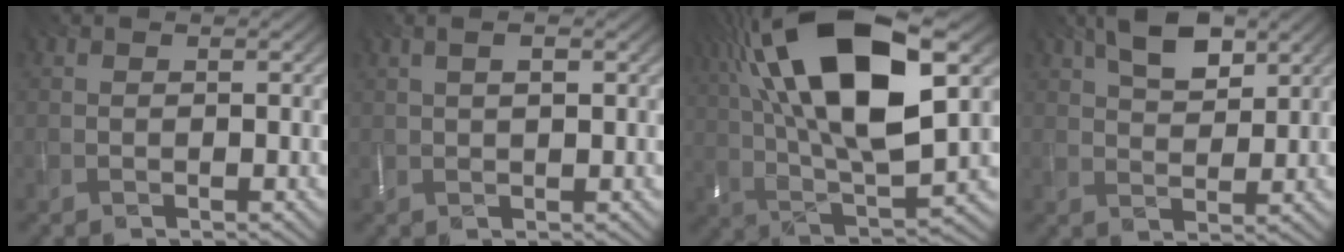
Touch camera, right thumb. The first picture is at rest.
{"total": 2.4, "force": [0.8, 0.6, 2.2], "torque": [-0.039, 0.002, 0.019]}
{"total": 20.0, "force": [6.8, 8.2, 17.0], "torque": [-0.341, 0.045, 0.112]}
{"total": 6.6, "force": [3.7, 3.0, 4.5], "torque": [-0.089, 0.008, 0.069]}